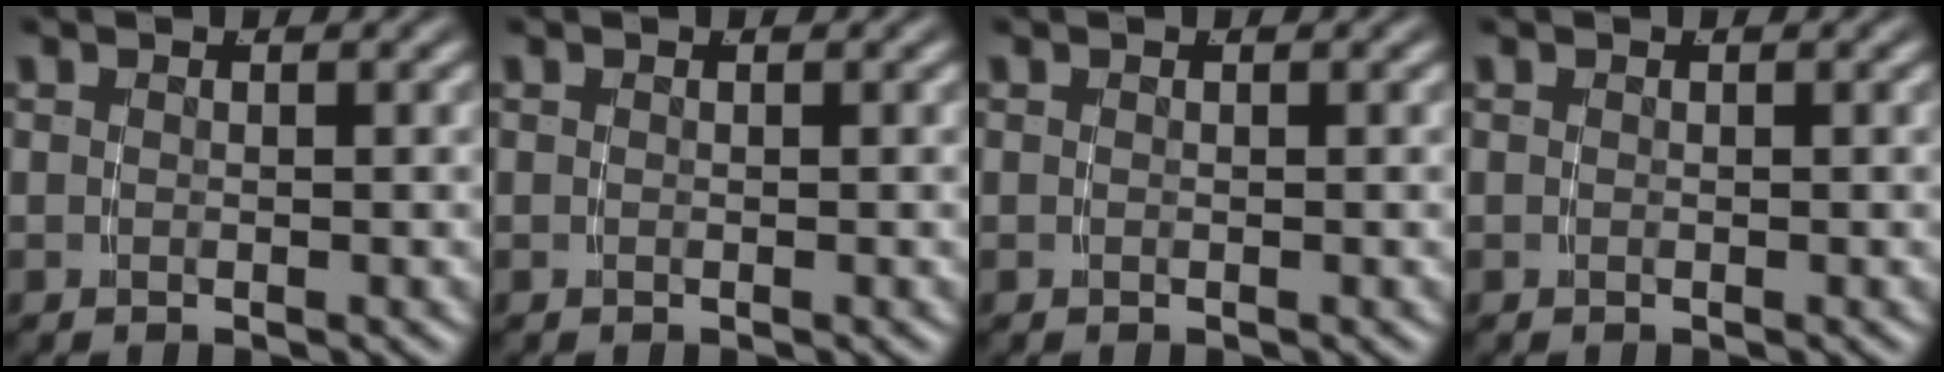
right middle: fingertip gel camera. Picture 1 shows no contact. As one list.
[{"total": 0.0}, {"total": 0.0}, {"total": 0.0}]